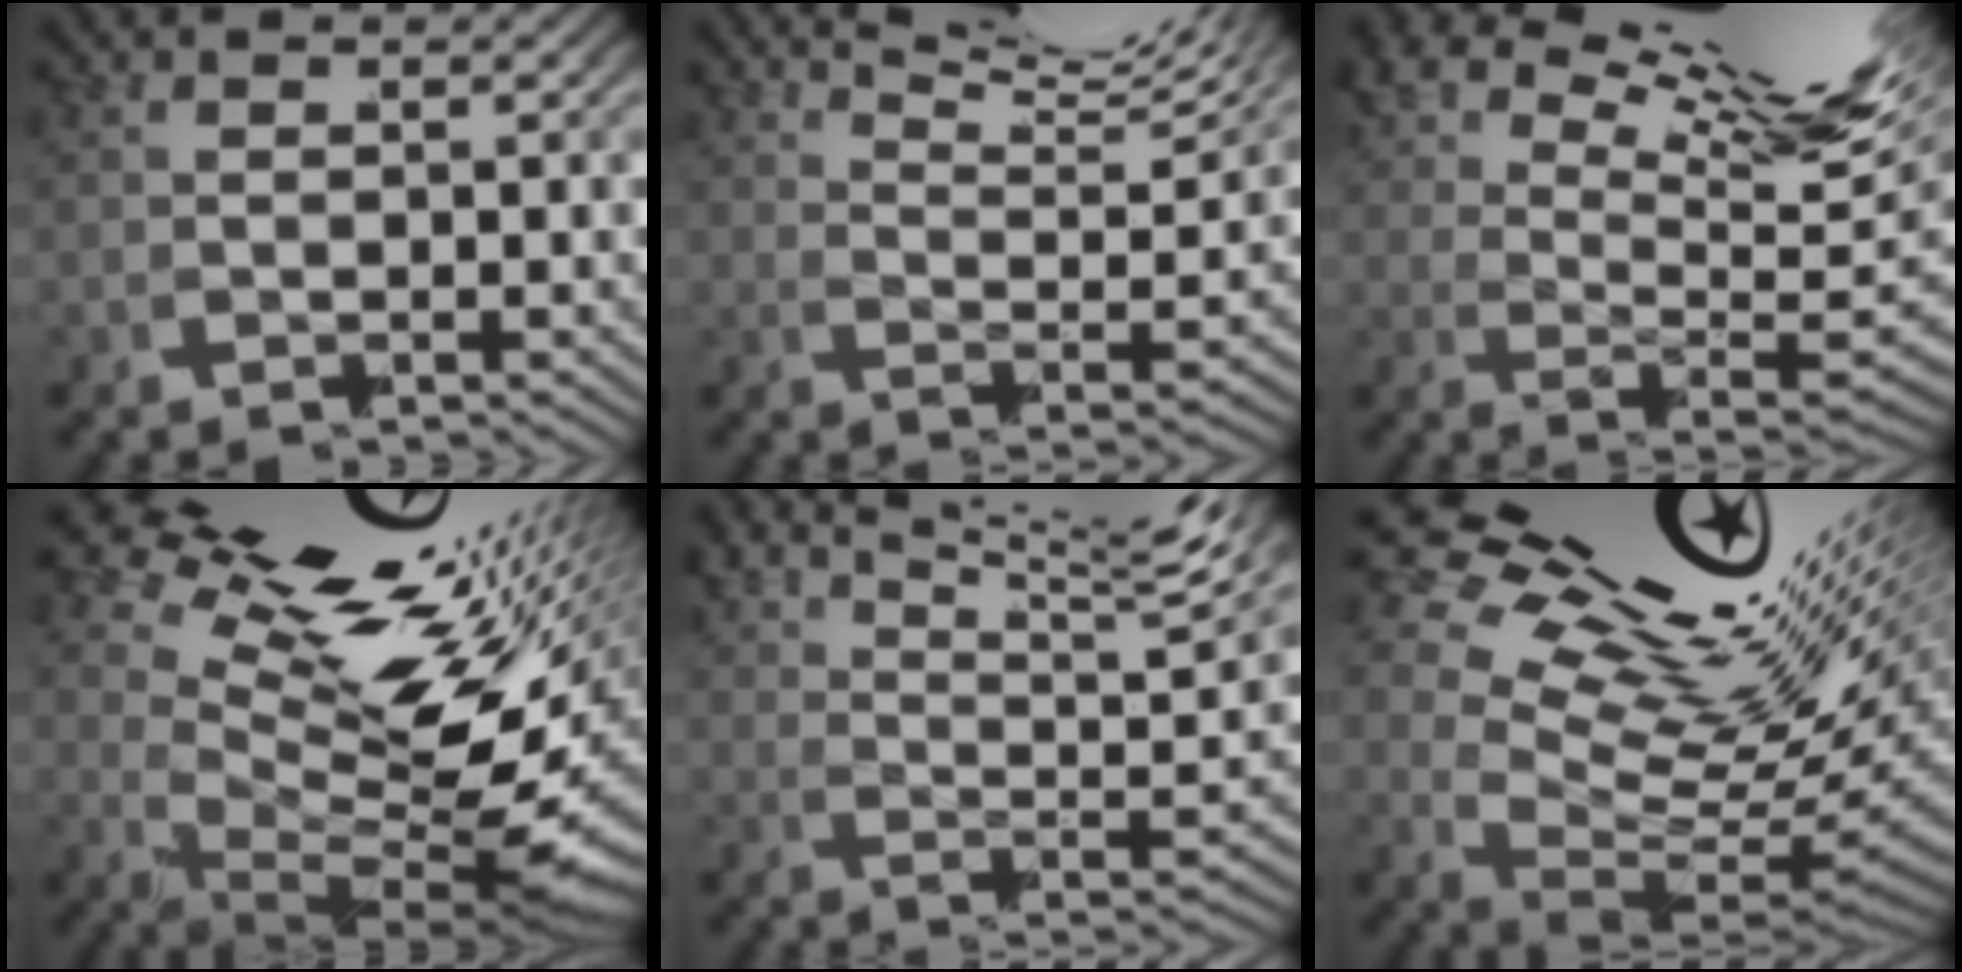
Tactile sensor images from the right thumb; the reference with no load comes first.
{"total": 8.9, "force": [7.5, 2.0, 4.4], "torque": [-0.038, 0.036, 0.100]}
{"total": 10.1, "force": [4.7, 4.2, 8.0], "torque": [-0.106, 0.001, 0.073]}
{"total": 15.5, "force": [2.4, 8.7, 12.7], "torque": [-0.177, -0.007, 0.037]}
{"total": 8.0, "force": [6.5, 1.6, 4.4], "torque": [-0.055, 0.020, 0.094]}
{"total": 13.5, "force": [3.5, 8.2, 10.2], "torque": [-0.141, -0.005, 0.056]}